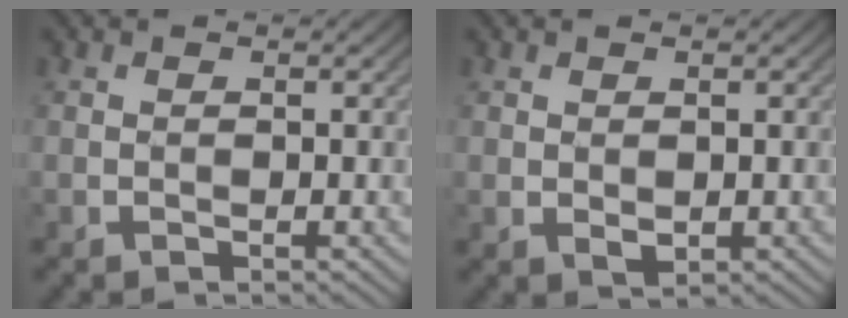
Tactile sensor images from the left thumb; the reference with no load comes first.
{"total": 1.4, "force": [0.5, 1.1, 0.8], "torque": [-0.029, -0.001, 0.008]}